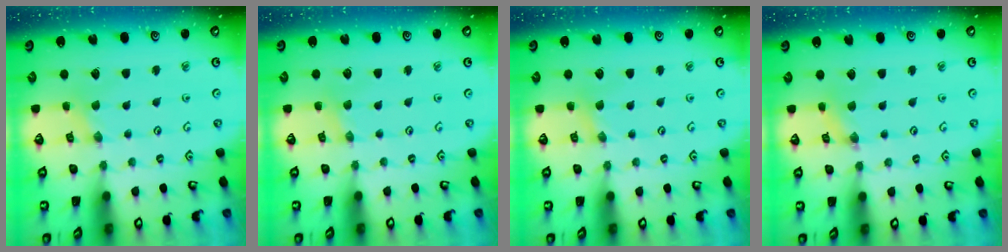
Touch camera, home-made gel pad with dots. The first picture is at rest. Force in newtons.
{"total": 0.0}
{"total": 1.6, "press": 1.5, "slide": 0.3}
{"total": 0.7, "press": 0.7, "slide": 0.2}